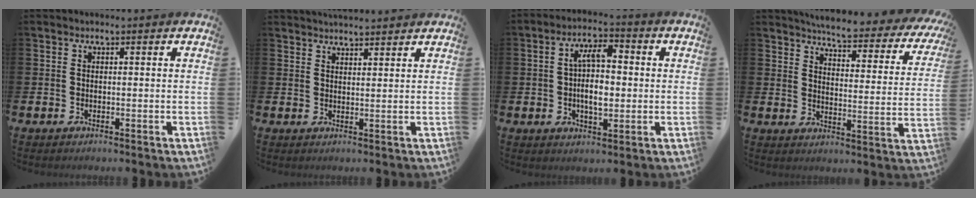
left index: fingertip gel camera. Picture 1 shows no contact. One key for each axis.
{"total": 2.8, "fx": 2.8, "fy": 0.0, "fz": 0.1, "tx": -0.003, "ty": -0.012, "tz": 0.052}
{"total": 6.5, "fx": 0.8, "fy": 3.3, "fz": 5.5, "tx": -0.082, "ty": -0.001, "tz": 0.004}
{"total": 4.9, "fx": 4.5, "fy": 0.5, "fz": 1.7, "tx": -0.048, "ty": -0.044, "tz": 0.070}